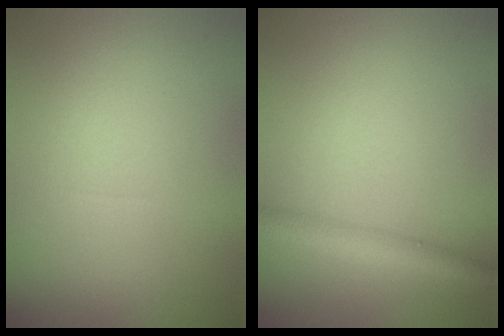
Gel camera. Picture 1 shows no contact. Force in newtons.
{"total": 3.0, "press": 3.0, "slide": 0.1}